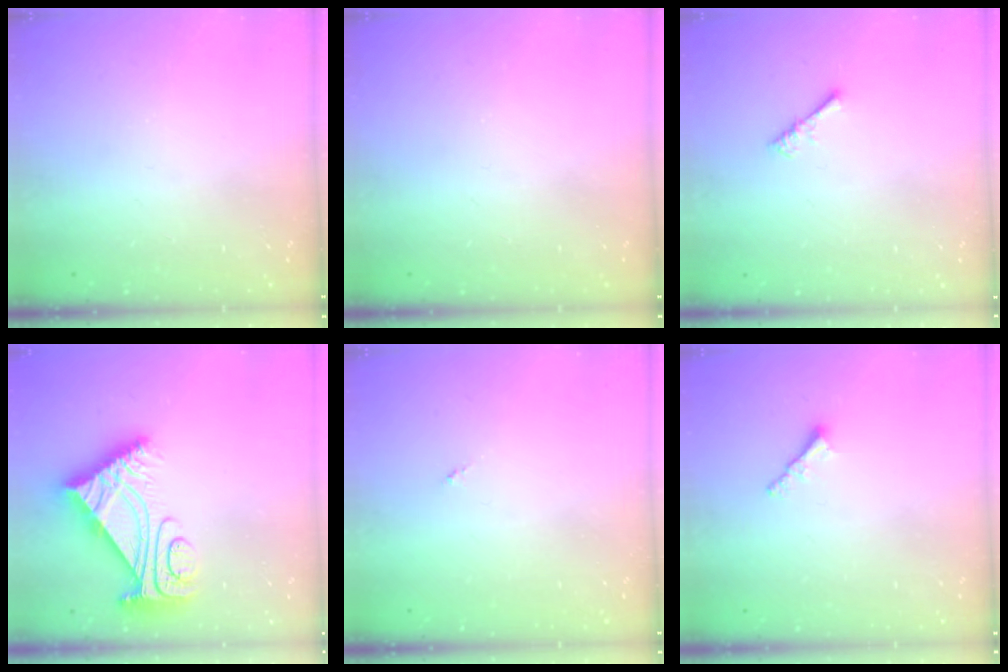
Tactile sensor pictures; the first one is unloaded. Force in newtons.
{"total": 0.0}
{"total": 0.8, "press": 0.8, "slide": 0.3}
{"total": 9.6, "press": 9.6, "slide": 0.9}
{"total": 0.0}
{"total": 2.1, "press": 2.0, "slide": 0.5}